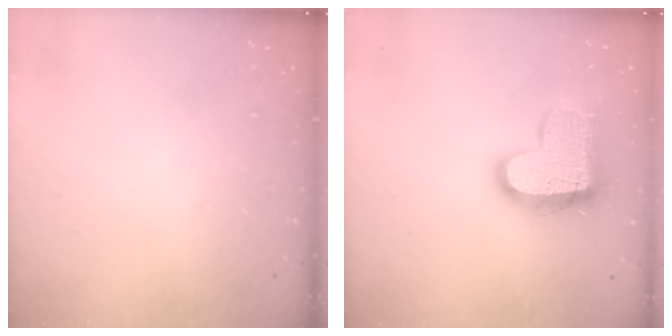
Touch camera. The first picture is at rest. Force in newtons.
{"total": 17.2, "press": 17.1, "slide": 1.3}